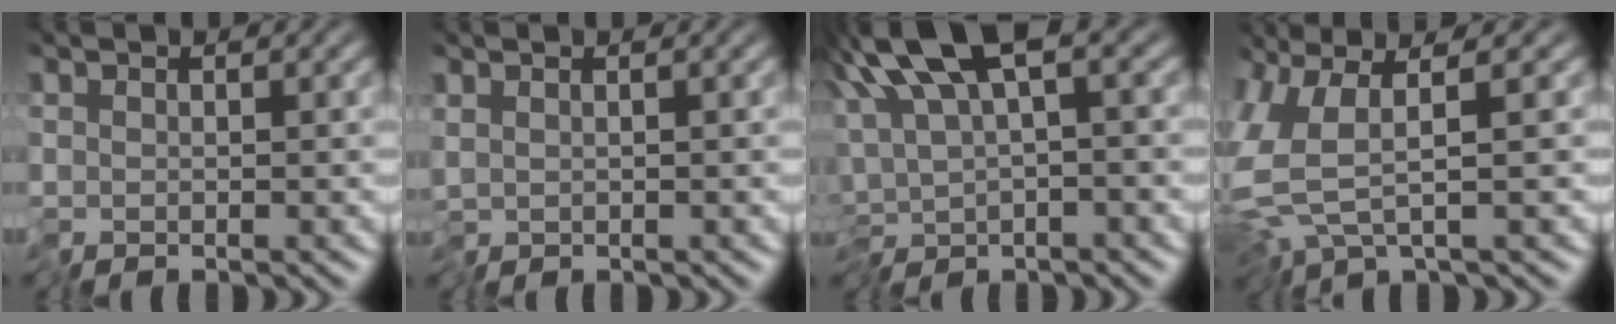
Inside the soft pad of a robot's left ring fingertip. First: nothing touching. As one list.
[{"total": 0.6, "force": [0.1, 0.2, 0.5], "torque": [-0.013, -0.001, 0.003]}, {"total": 9.7, "force": [1.6, 4.2, 8.6], "torque": [-0.172, 0.008, 0.025]}, {"total": 6.1, "force": [-0.4, 2.2, 5.7], "torque": [-0.145, -0.016, -0.004]}]